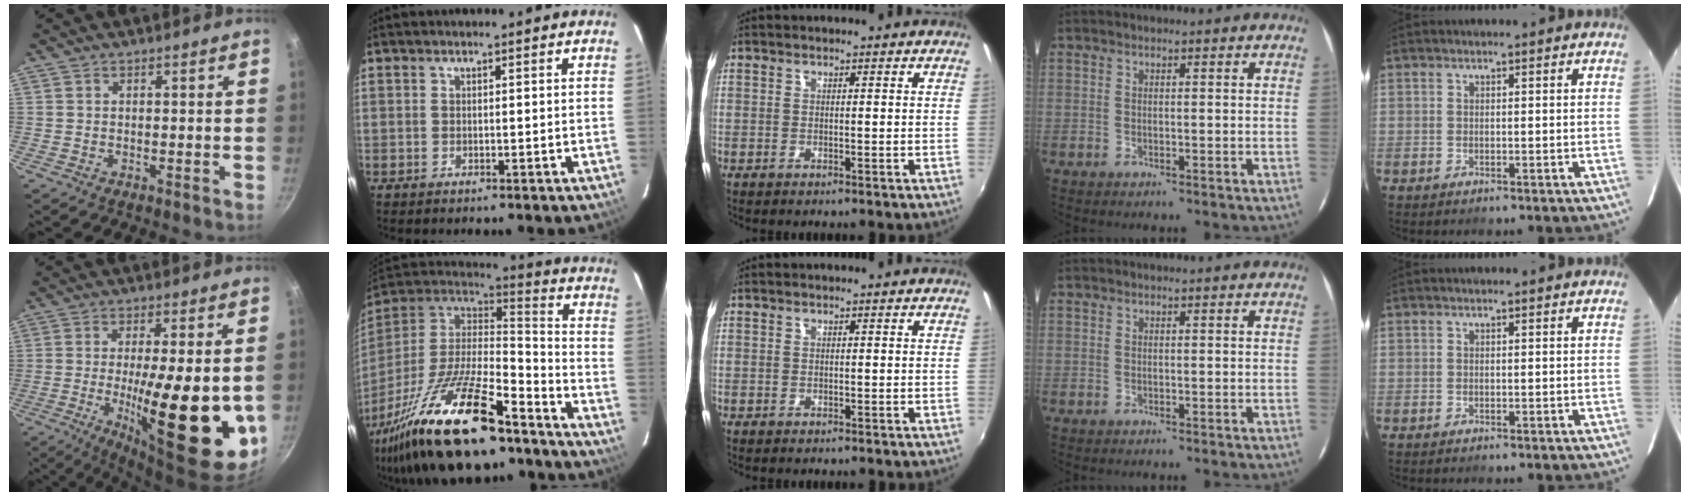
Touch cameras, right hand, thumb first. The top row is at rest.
{"thumb": {"total": 22.3, "force": [-3.6, 6.8, 20.9], "torque": [-0.301, -0.011, -0.042]}, "index": {"total": 27.9, "force": [-18.8, 8.8, 18.7], "torque": [-0.364, -0.034, -0.310]}}